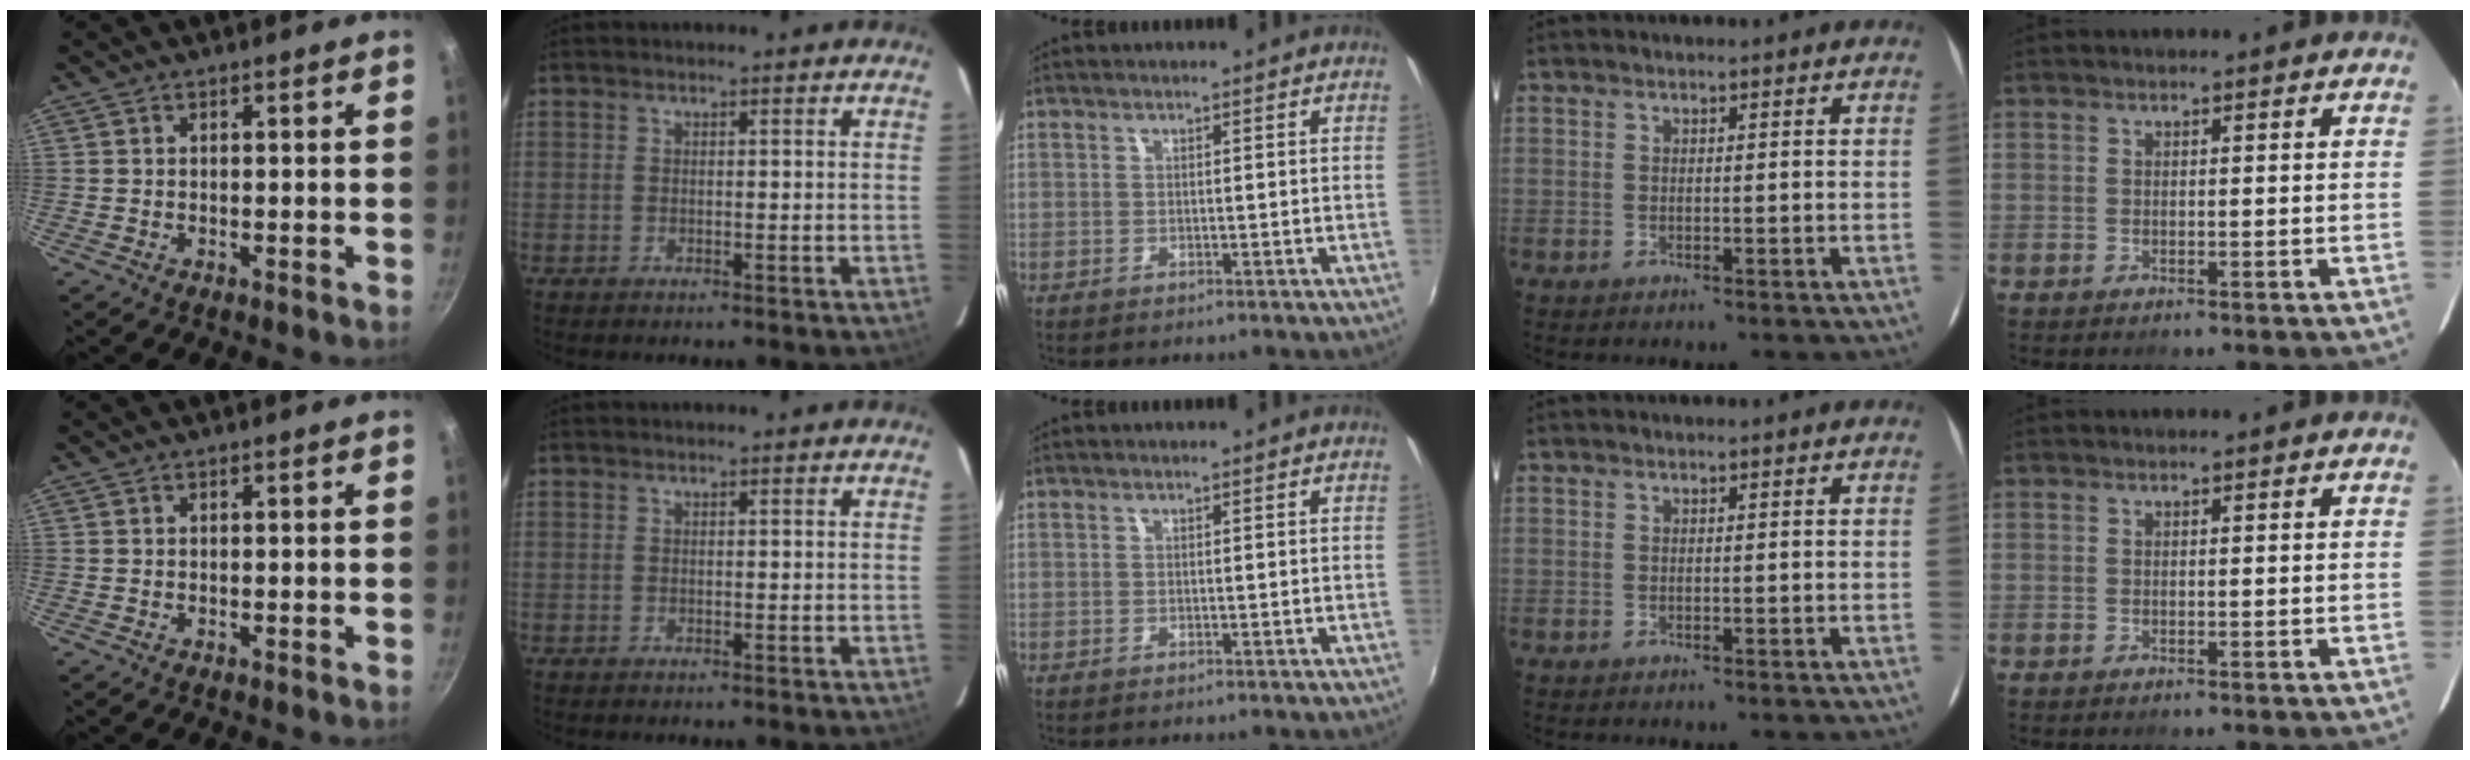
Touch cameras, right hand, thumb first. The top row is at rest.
{}